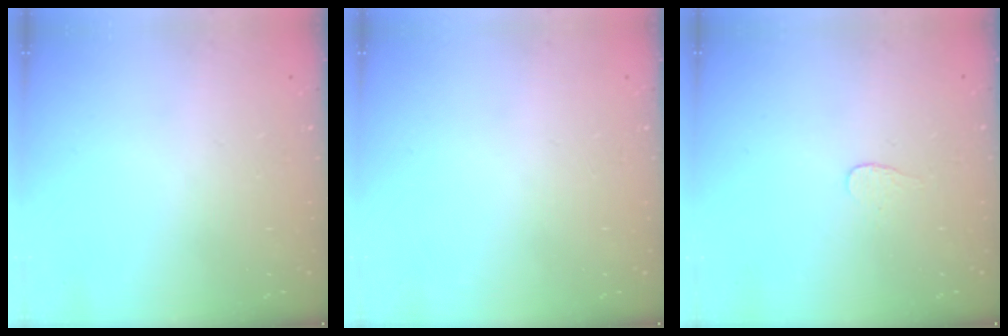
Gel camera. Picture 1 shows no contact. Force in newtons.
{"total": 0.0}
{"total": 2.7, "press": 2.7, "slide": 0.3}